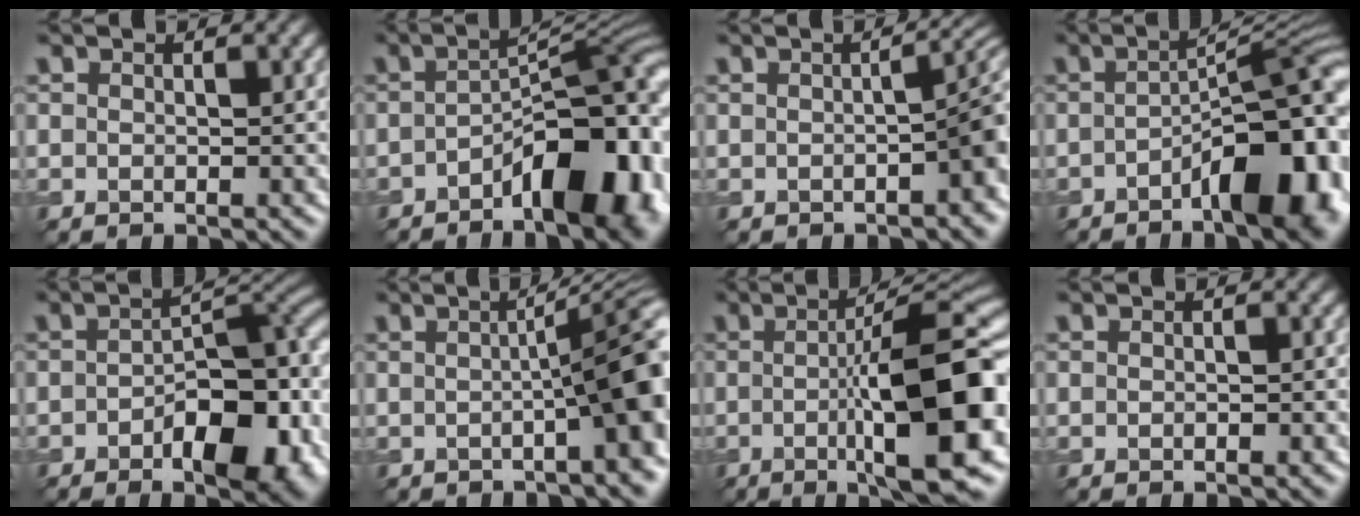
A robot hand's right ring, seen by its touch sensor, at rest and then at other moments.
{"total": 10.6, "force": [-5.0, 3.7, 8.5], "torque": [-0.116, 0.008, -0.068]}
{"total": 4.7, "force": [-0.8, 1.4, 4.4], "torque": [-0.035, 0.012, 0.000]}
{"total": 10.8, "force": [-4.3, 3.1, 9.4], "torque": [-0.124, 0.013, -0.058]}
{"total": 10.1, "force": [-3.4, 4.7, 8.2], "torque": [-0.111, 0.008, -0.044]}
{"total": 9.7, "force": [-0.6, 2.0, 9.4], "torque": [-0.090, 0.024, -0.006]}
{"total": 13.4, "force": [-1.7, 3.3, 12.9], "torque": [-0.164, 0.014, -0.021]}
{"total": 1.0, "force": [-0.3, 0.2, 0.9], "torque": [-0.007, 0.006, 0.000]}